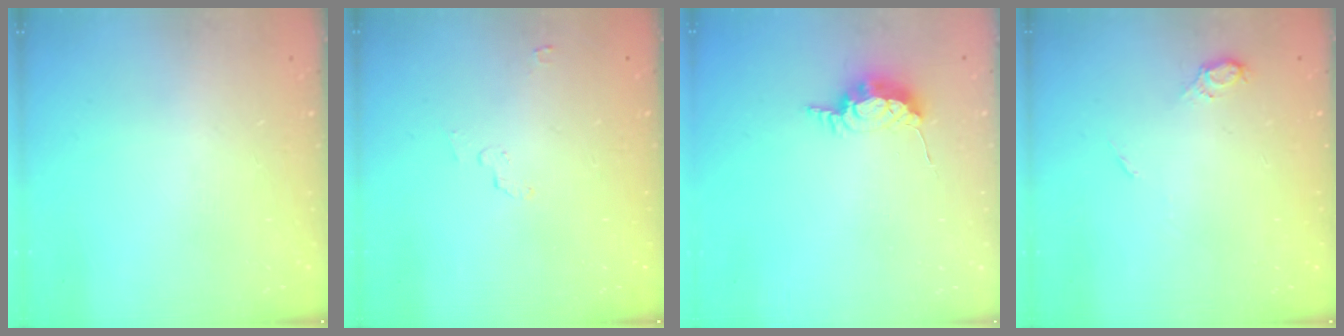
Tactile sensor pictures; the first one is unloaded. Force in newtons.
{"total": 2.5, "press": 2.5, "slide": 0.3}
{"total": 7.3, "press": 7.3, "slide": 0.4}
{"total": 5.8, "press": 5.8, "slide": 0.6}